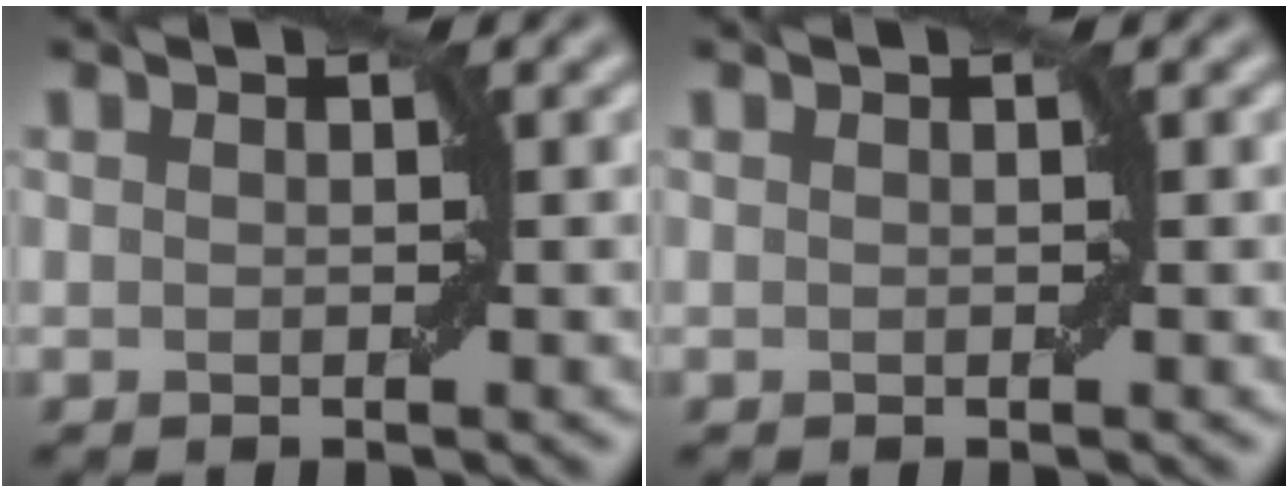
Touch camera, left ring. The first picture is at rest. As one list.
[{"total": 0.0}]